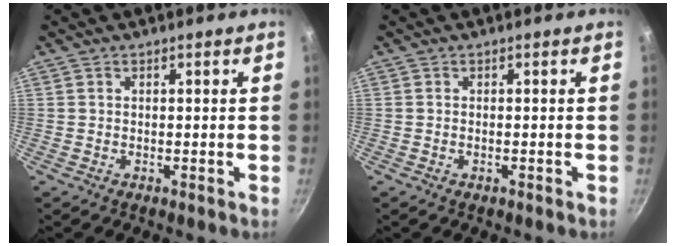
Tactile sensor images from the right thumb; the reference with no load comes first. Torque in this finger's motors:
{"motor_torque": [-0.61, 0.21, -0.46, 0.07, 0.02]}